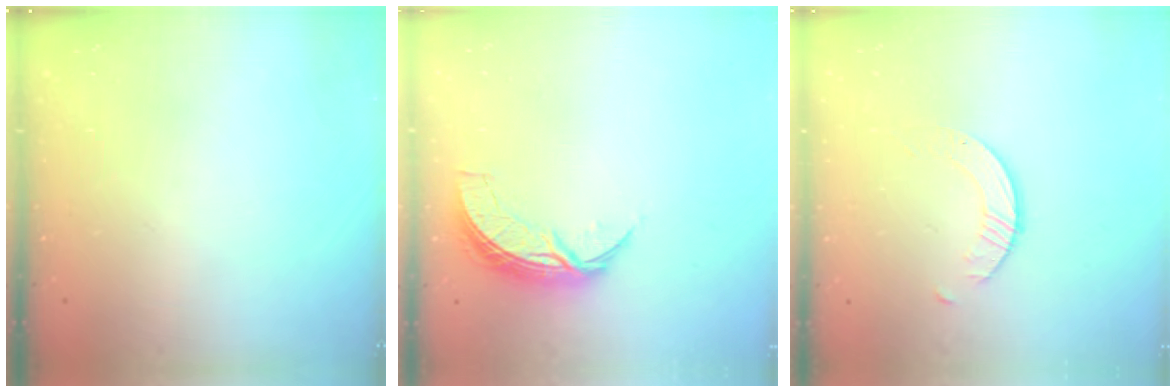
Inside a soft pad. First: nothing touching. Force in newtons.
{"total": 7.3, "press": 7.3, "slide": 0.5}
{"total": 1.7, "press": 1.7, "slide": 0.2}